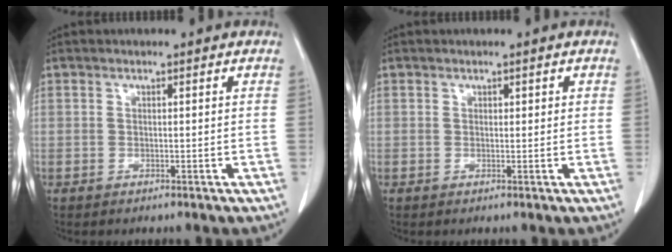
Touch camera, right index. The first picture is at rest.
{"total": 0.7, "force": [0.3, 0.4, 0.4], "torque": [-0.002, 0.002, 0.003]}